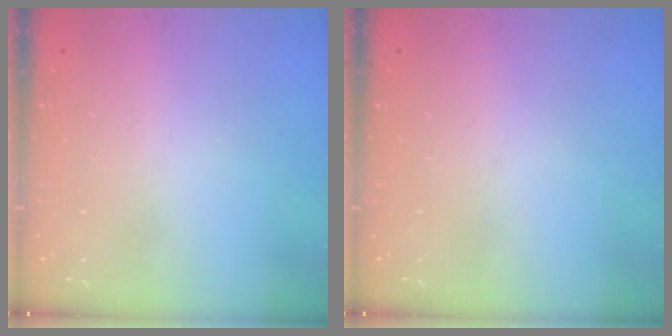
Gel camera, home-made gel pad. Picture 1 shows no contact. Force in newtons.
{"total": 0.0}